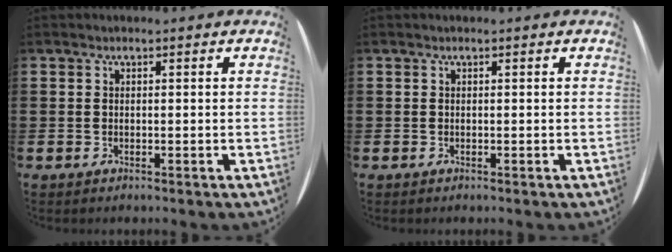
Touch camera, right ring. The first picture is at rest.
{"total": 0.0}